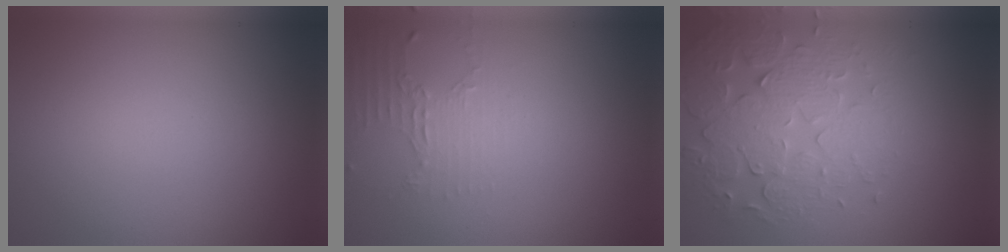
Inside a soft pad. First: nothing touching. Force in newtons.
{"total": 1.9, "press": 1.4, "slide": 1.3}
{"total": 5.2, "press": 4.4, "slide": 2.7}